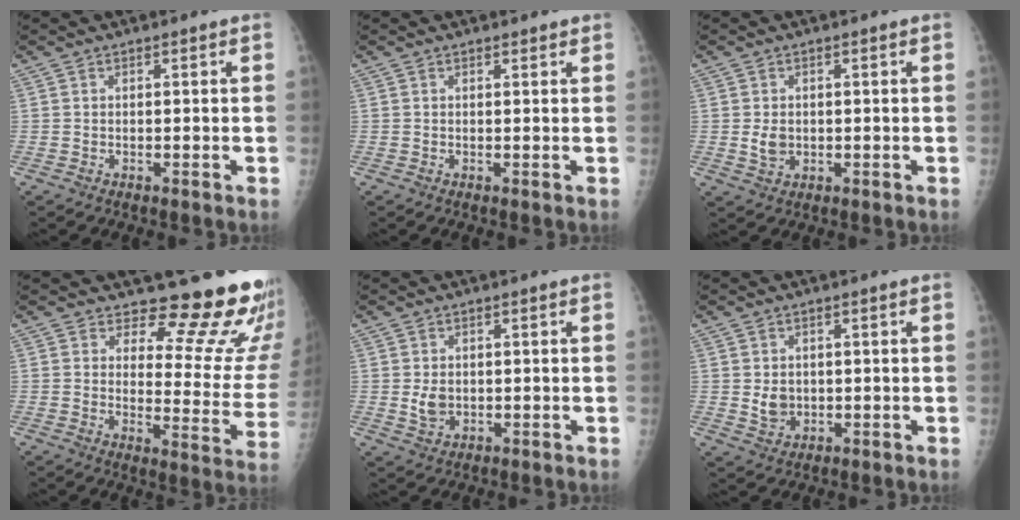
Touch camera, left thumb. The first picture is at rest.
{"total": 0.8, "force": [0.7, 0.3, 0.4], "torque": [-0.005, -0.003, 0.008]}
{"total": 3.5, "force": [0.0, 2.9, 2.0], "torque": [-0.022, -0.002, 0.008]}
{"total": 16.0, "force": [13.7, 4.7, 6.7], "torque": [-0.036, -0.142, 0.156]}
{"total": 3.3, "force": [0.1, 2.5, 2.2], "torque": [-0.032, -0.005, 0.008]}
{"total": 3.8, "force": [0.2, 3.1, 2.2], "torque": [-0.023, -0.005, 0.013]}